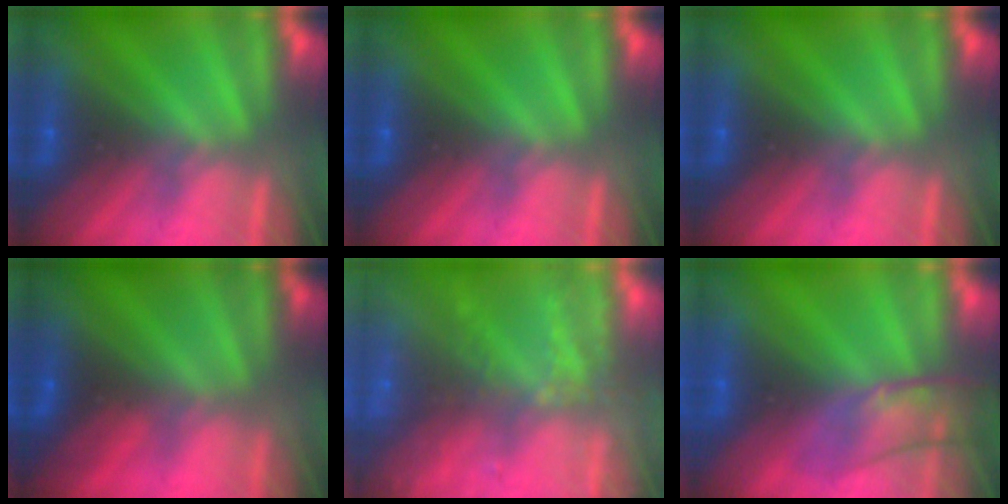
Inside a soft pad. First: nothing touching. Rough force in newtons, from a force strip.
{"total": 0.0}
{"total": 0.0}
{"total": 4.4}
{"total": 7.4}
{"total": 3.4}